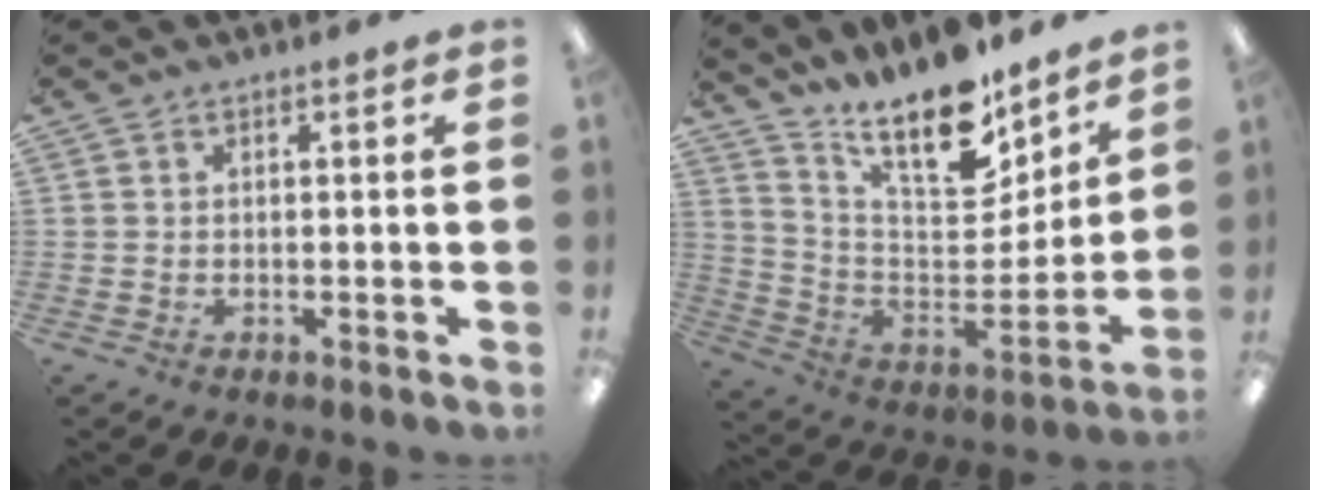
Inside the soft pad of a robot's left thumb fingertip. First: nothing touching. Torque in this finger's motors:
{"motor_torque": [0.41, 0.41, 0.89, -1.88, 0.10]}